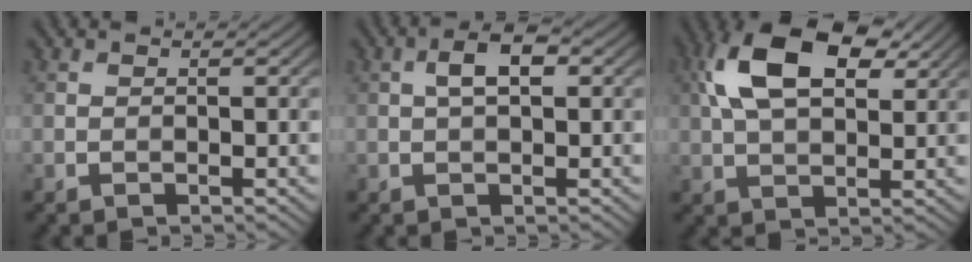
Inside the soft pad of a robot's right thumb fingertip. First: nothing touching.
{"total": 3.6, "force": [0.8, 1.6, 3.2], "torque": [-0.060, 0.009, 0.010]}
{"total": 13.0, "force": [4.7, 6.9, 9.9], "torque": [-0.202, 0.021, 0.083]}